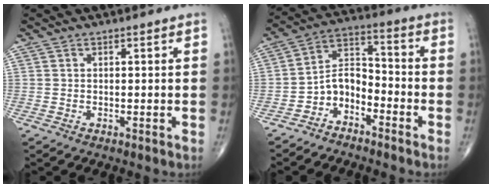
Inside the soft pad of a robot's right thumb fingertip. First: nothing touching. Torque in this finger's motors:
{"motor_torque": [0.02, 0.14, -0.08, -0.01, 0.08]}